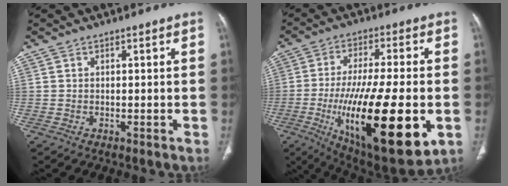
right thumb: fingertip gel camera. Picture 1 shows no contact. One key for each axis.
{"total": 26.9, "fx": -6.6, "fy": 8.4, "fz": 24.7, "tx": -0.419, "ty": -0.024, "tz": -0.088}